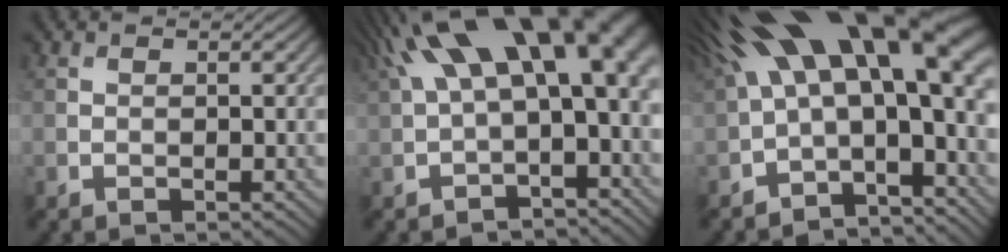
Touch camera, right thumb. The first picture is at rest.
{"total": 16.9, "force": [4.5, 7.3, 14.5], "torque": [-0.239, 0.025, 0.093]}
{"total": 18.6, "force": [4.3, 7.8, 16.3], "torque": [-0.257, 0.014, 0.094]}